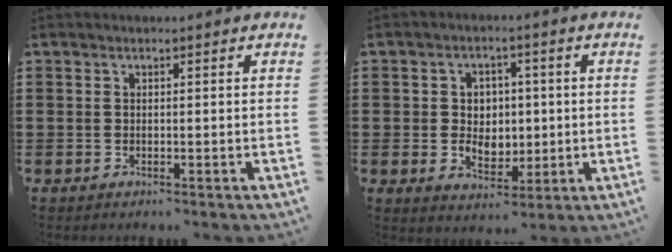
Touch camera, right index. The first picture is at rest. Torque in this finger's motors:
{"motor_torque": [2.14, 0.00, 0.24, 0.05]}